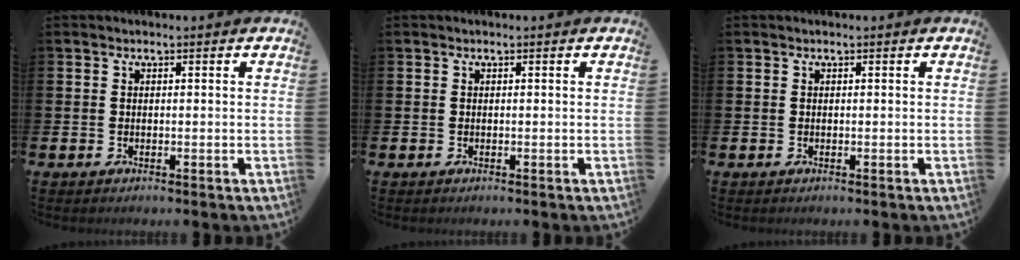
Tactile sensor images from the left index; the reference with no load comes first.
{"total": 0.0}
{"total": 0.0}